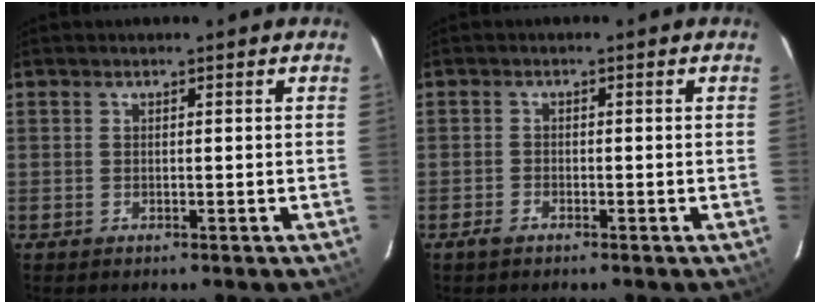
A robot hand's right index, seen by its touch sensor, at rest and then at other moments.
{"total": 1.5, "force": [-1.3, 0.6, 0.6], "torque": [-0.016, 0.000, -0.026]}